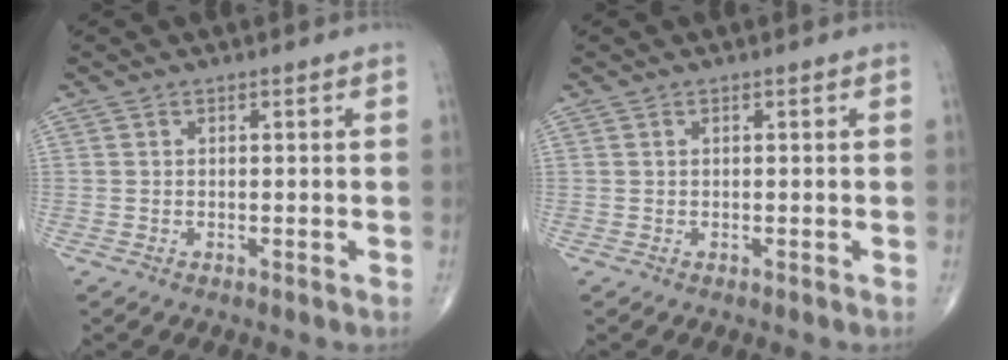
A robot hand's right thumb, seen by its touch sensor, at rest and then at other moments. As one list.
[{"total": 0.0}]